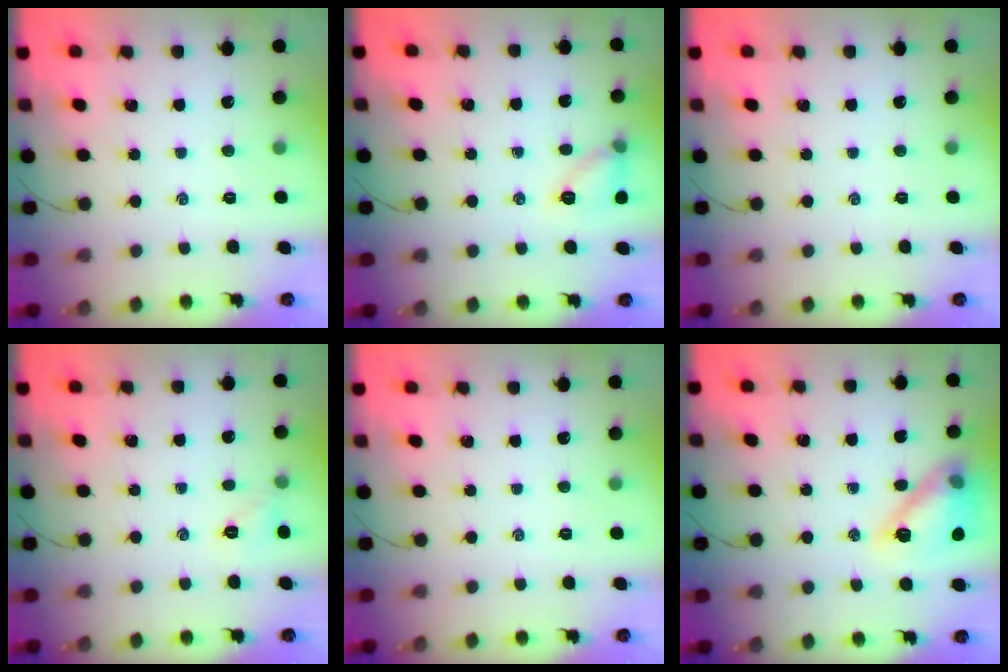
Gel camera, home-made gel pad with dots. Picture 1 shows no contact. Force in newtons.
{"total": 8.3, "press": 8.3, "slide": 0.3}
{"total": 0.0}
{"total": 5.9, "press": 5.6, "slide": 1.6}
{"total": 0.0}
{"total": 15.3, "press": 15.2, "slide": 1.7}